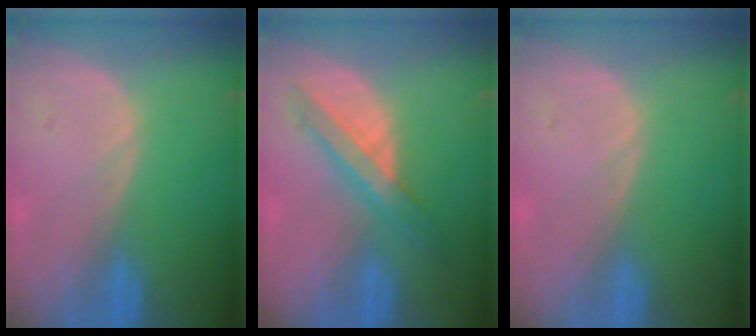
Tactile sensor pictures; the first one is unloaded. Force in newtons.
{"total": 5.7, "press": 5.7, "slide": 0.3}
{"total": 0.0}